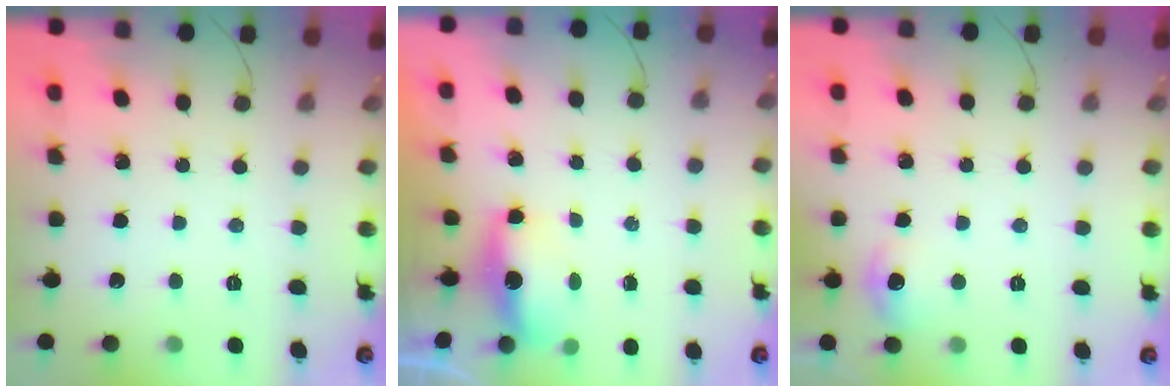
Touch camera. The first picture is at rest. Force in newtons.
{"total": 5.8, "press": 5.8, "slide": 0.2}
{"total": 6.1, "press": 5.9, "slide": 1.6}